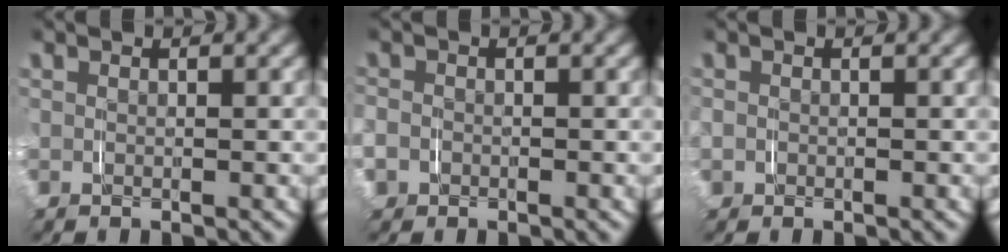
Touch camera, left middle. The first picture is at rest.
{"total": 2.7, "force": [-0.7, 2.6, 0.6], "torque": [-0.030, -0.008, -0.016]}
{"total": 1.6, "force": [-0.2, 1.5, 0.4], "torque": [-0.019, -0.002, -0.006]}